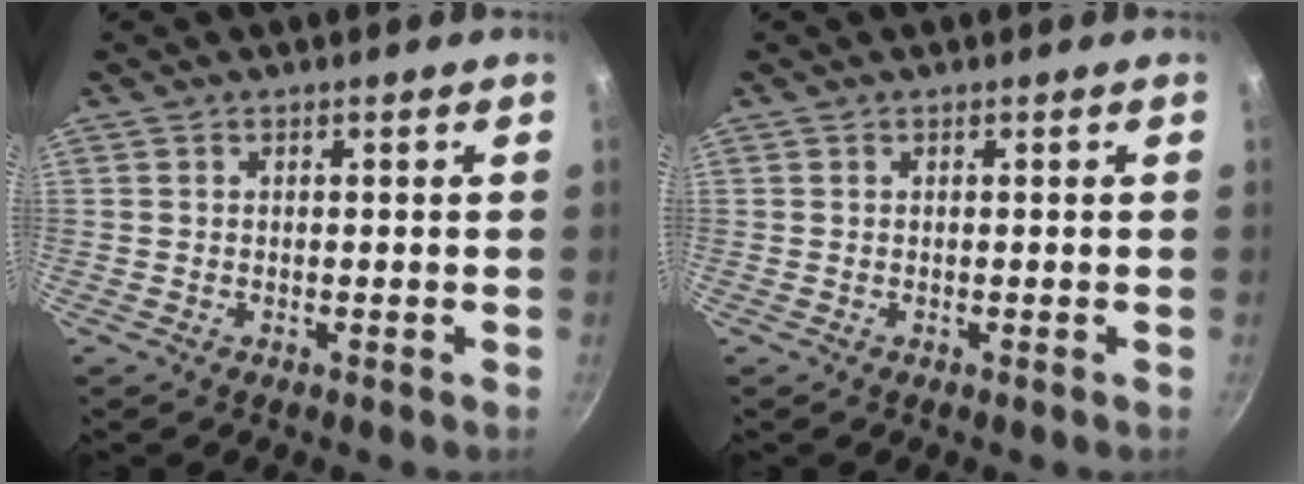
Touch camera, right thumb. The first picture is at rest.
{"total": 0.0}